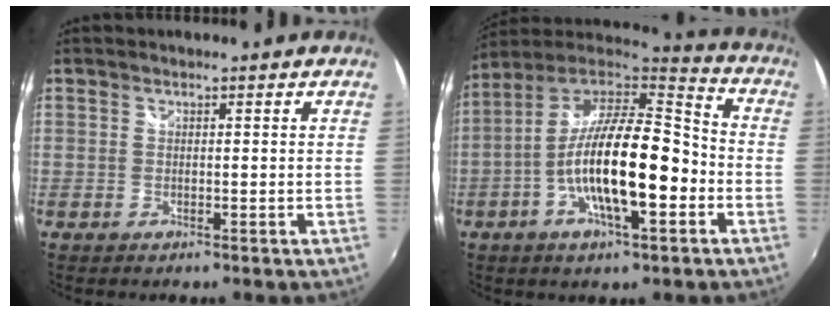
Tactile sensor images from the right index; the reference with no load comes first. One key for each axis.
{"total": 19.1, "fx": -4.9, "fy": 5.8, "fz": 17.5, "tx": -0.319, "ty": -0.004, "tz": -0.094}